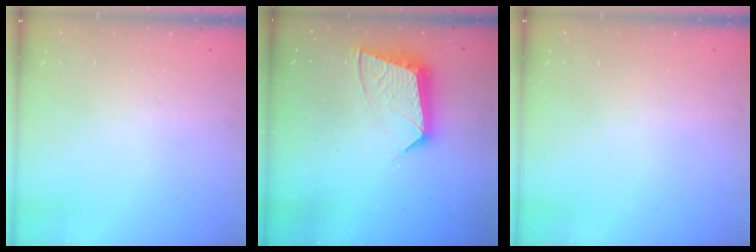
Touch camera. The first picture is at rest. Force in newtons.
{"total": 12.1, "press": 12.1, "slide": 1.0}
{"total": 0.0}